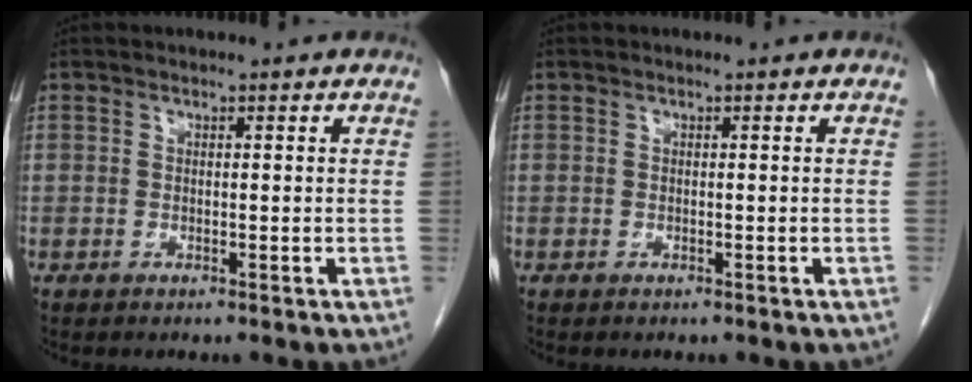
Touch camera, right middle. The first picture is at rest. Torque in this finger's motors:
{"motor_torque": [-0.45, -0.03, -0.03, 0.01]}